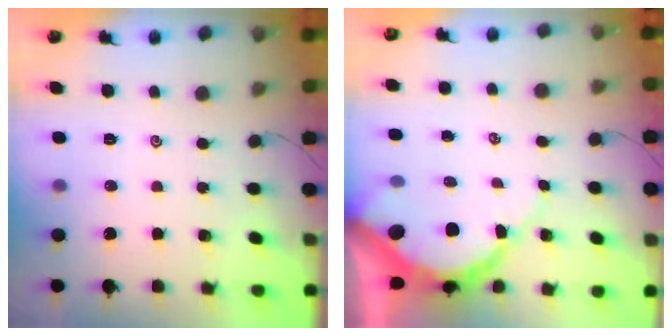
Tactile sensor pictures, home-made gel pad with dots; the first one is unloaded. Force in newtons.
{"total": 9.9, "press": 9.9, "slide": 0.9}